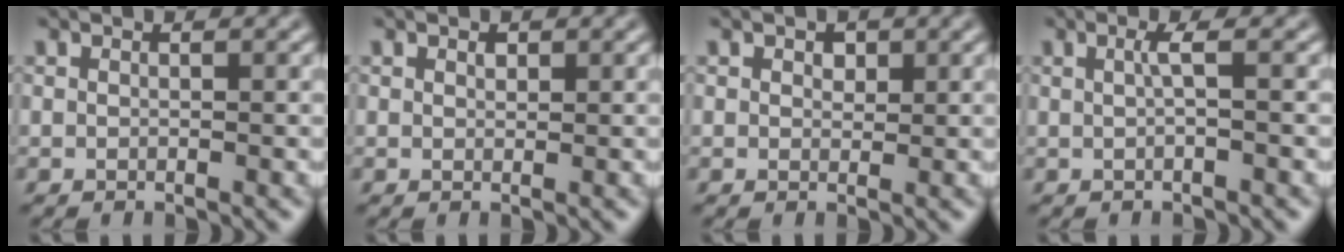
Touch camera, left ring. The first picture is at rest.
{"total": 0.5, "force": [0.4, 0.3, 0.2], "torque": [-0.004, -0.001, 0.005]}
{"total": 1.1, "force": [0.6, 0.7, 0.5], "torque": [-0.006, -0.001, 0.007]}
{"total": 1.4, "force": [0.1, 0.1, 1.3], "torque": [-0.029, 0.004, 0.000]}